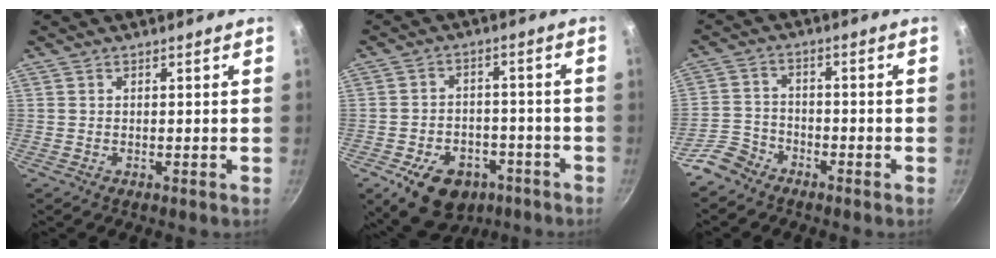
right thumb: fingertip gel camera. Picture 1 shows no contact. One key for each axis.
{"total": 13.4, "fx": -6.9, "fy": 9.1, "fz": 7.0, "tx": -0.076, "ty": 0.039, "tz": -0.092}
{"total": 5.3, "fx": -4.3, "fy": 3.0, "fz": 0.9, "tx": -0.009, "ty": 0.040, "tz": -0.091}